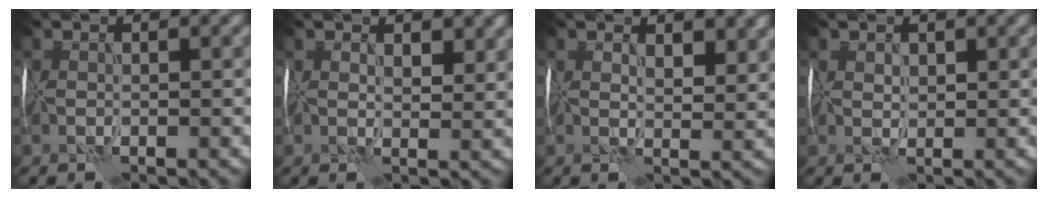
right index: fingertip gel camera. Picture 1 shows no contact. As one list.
[{"total": 3.2, "force": [1.5, 1.6, 2.3], "torque": [-0.031, 0.002, 0.024]}, {"total": 3.9, "force": [2.0, 1.7, 2.9], "torque": [-0.039, 0.001, 0.031]}, {"total": 1.4, "force": [1.0, 0.9, 0.5], "torque": [-0.011, 0.001, 0.019]}]